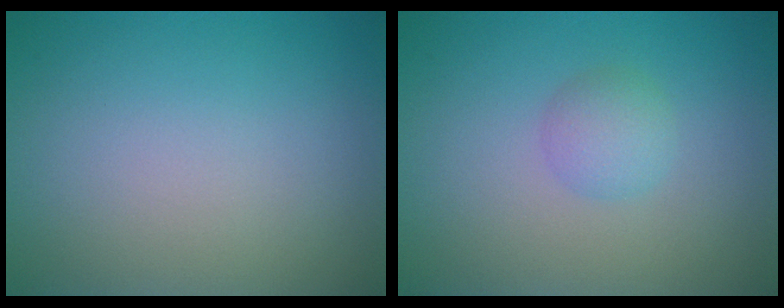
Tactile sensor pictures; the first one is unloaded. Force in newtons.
{"total": 1.8, "press": 1.8, "slide": 0.0}